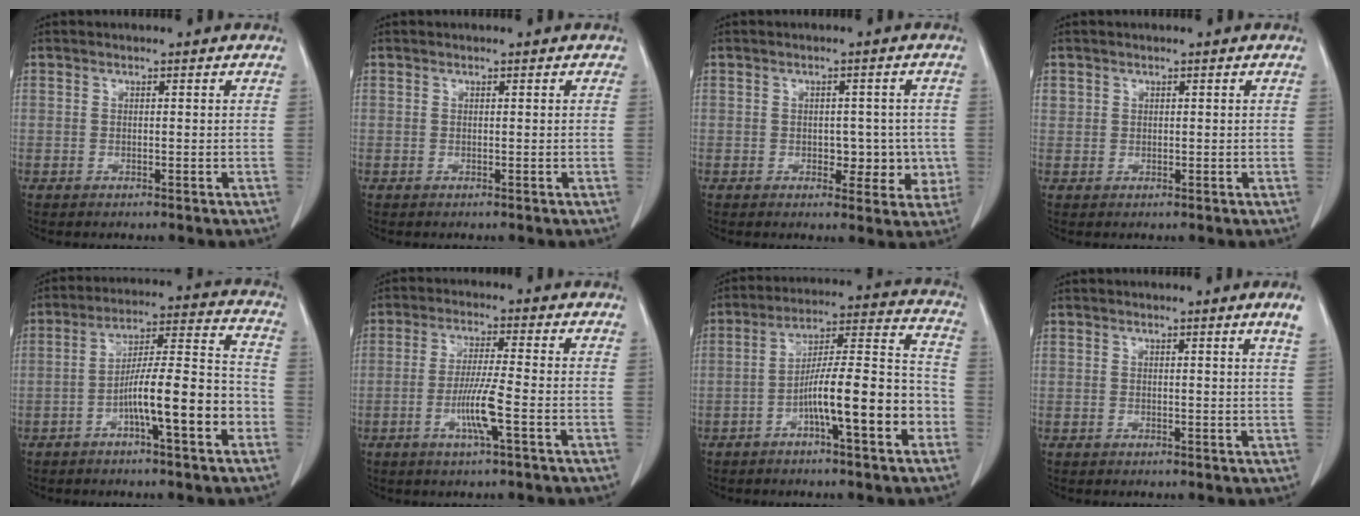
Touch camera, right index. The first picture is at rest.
{"total": 0.0}
{"total": 4.9, "force": [-0.9, 3.2, 3.6], "torque": [-0.023, 0.007, -0.010]}
{"total": 1.1, "force": [0.3, 1.0, 0.1], "torque": [0.006, 0.009, 0.005]}
{"total": 12.3, "force": [-4.8, 1.2, 11.2], "torque": [-0.187, 0.020, -0.078]}
{"total": 6.1, "force": [-2.3, -0.5, 5.7], "torque": [-0.110, -0.007, -0.045]}
{"total": 13.5, "force": [-5.2, 1.5, 12.4], "torque": [-0.199, 0.022, -0.084]}
{"total": 2.0, "force": [1.4, -0.8, 1.2], "torque": [-0.028, -0.014, 0.016]}